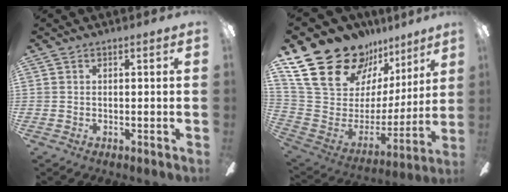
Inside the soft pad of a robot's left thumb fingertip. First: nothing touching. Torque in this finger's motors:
{"motor_torque": [2.20, 1.84, 1.02, -1.75, 0.19]}